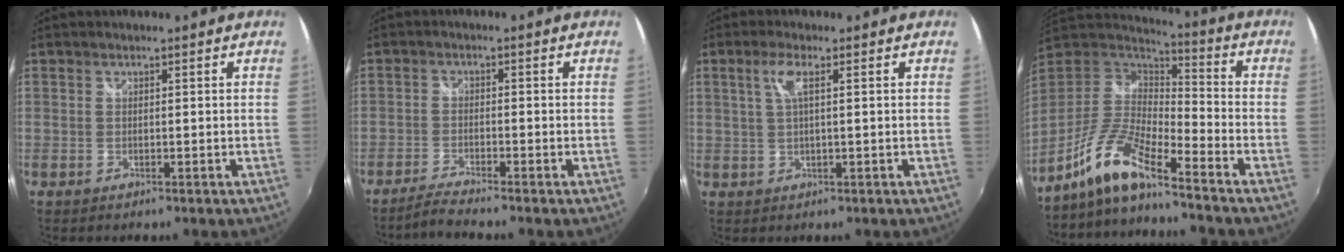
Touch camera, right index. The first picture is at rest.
{"total": 3.5, "force": [-3.3, -0.3, 1.1], "torque": [-0.042, -0.005, -0.070]}
{"total": 3.3, "force": [1.0, 0.1, 3.2], "torque": [-0.065, 0.003, 0.020]}
{"total": 12.4, "force": [-9.5, 1.8, 7.7], "torque": [-0.167, 0.001, -0.193]}